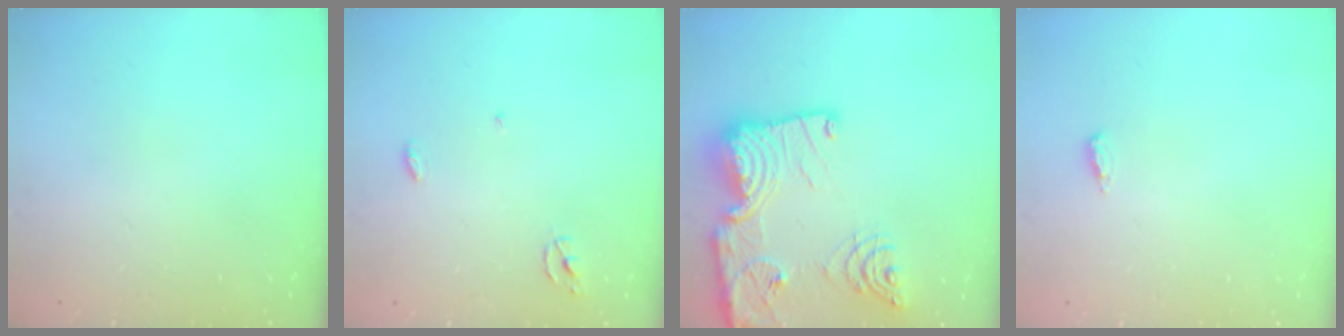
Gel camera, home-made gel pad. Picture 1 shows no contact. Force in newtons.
{"total": 3.1, "press": 3.1, "slide": 0.2}
{"total": 25.2, "press": 25.1, "slide": 2.6}
{"total": 2.7, "press": 2.5, "slide": 1.0}